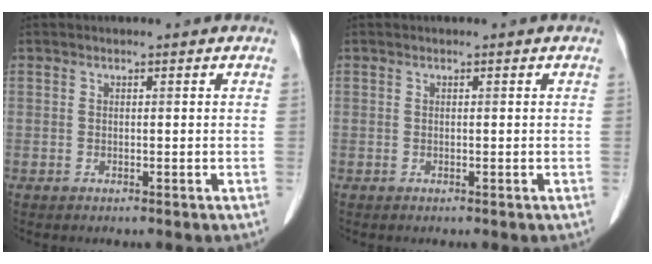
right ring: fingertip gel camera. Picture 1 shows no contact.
{"total": 0.0}